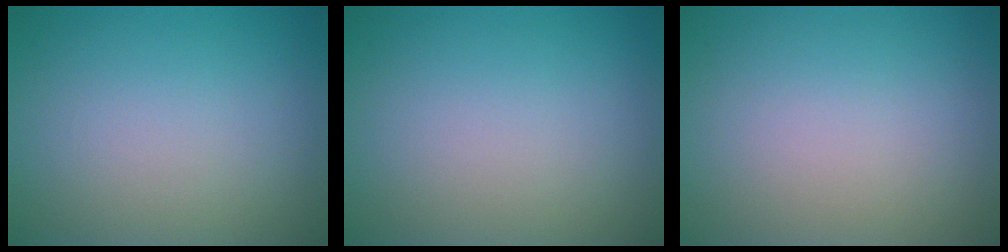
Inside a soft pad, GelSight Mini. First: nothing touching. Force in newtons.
{"total": 0.0}
{"total": 0.0}